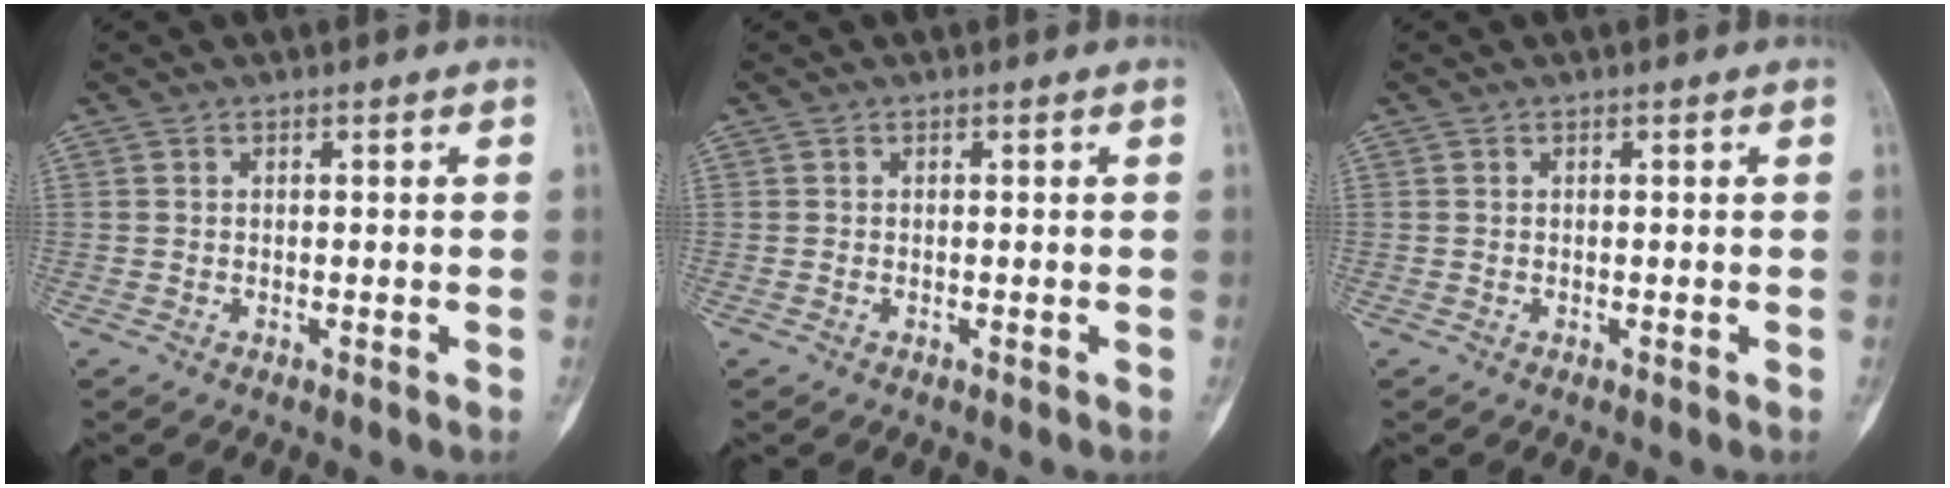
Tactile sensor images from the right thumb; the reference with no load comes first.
{"total": 0.0}
{"total": 0.0}